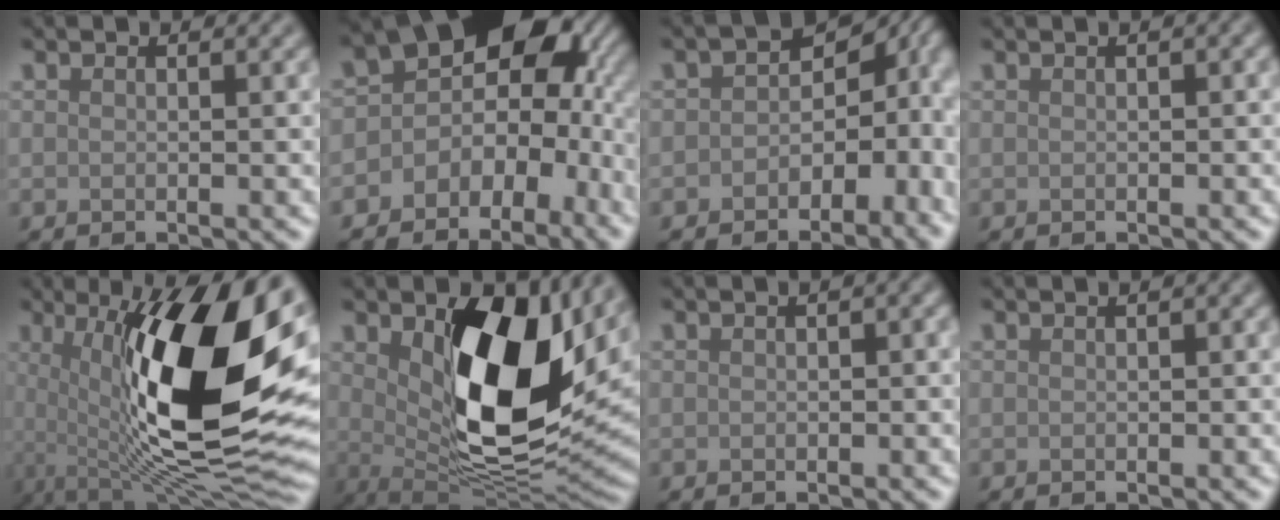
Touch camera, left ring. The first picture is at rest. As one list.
[{"total": 11.8, "force": [0.1, 8.2, 8.5], "torque": [-0.093, 0.010, -0.001]}, {"total": 6.8, "force": [-1.5, 5.1, 4.3], "torque": [-0.025, -0.003, -0.027]}, {"total": 0.0}, {"total": 15.9, "force": [2.1, 4.9, 15.0], "torque": [-0.232, -0.005, 0.032]}, {"total": 13.2, "force": [3.0, 6.3, 11.2], "torque": [-0.168, -0.018, 0.059]}, {"total": 1.2, "force": [0.1, 0.8, 0.9], "torque": [-0.011, 0.003, 0.003]}, {"total": 0.0}]